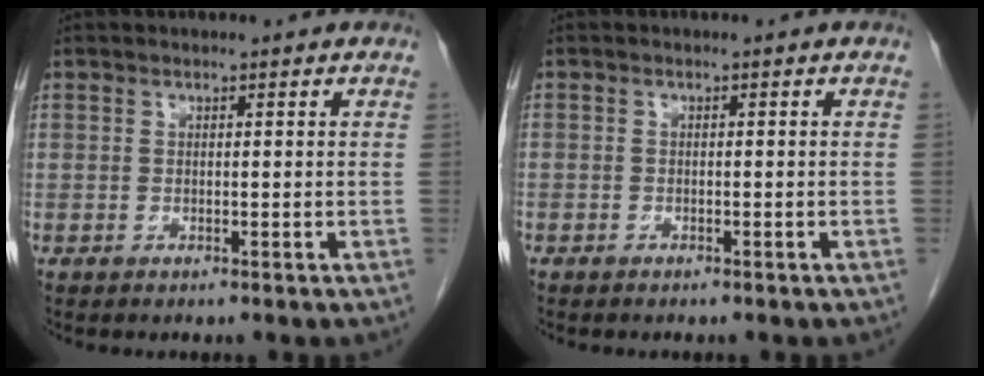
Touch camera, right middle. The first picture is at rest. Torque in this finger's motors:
{"motor_torque": [0.44, -0.52, -0.34, -0.21]}